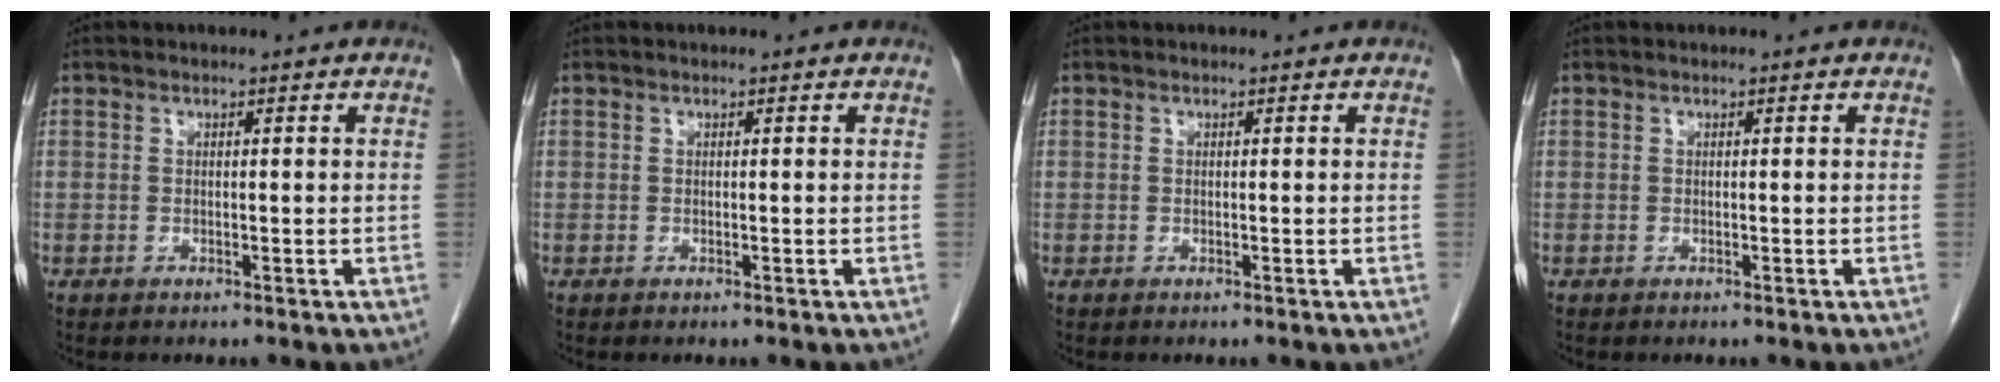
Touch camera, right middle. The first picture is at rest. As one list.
[{"total": 0.0}, {"total": 0.0}, {"total": 0.0}]